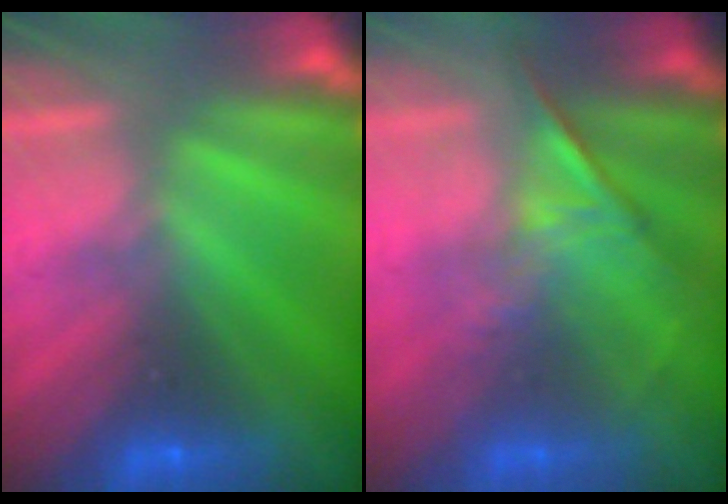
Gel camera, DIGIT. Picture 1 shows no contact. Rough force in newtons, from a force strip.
{"total": 1.3}